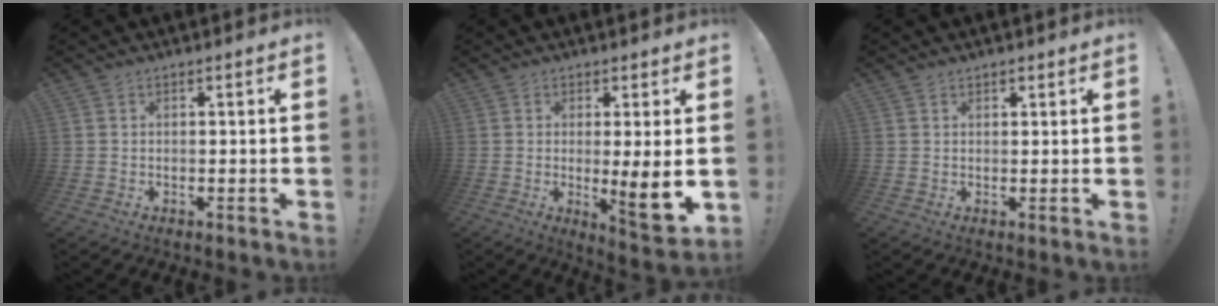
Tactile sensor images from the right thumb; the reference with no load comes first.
{"total": 9.3, "force": [0.1, 0.5, 9.3], "torque": [-0.115, -0.026, 0.001]}
{"total": 1.2, "force": [1.0, 0.6, 0.3], "torque": [-0.001, -0.002, 0.018]}